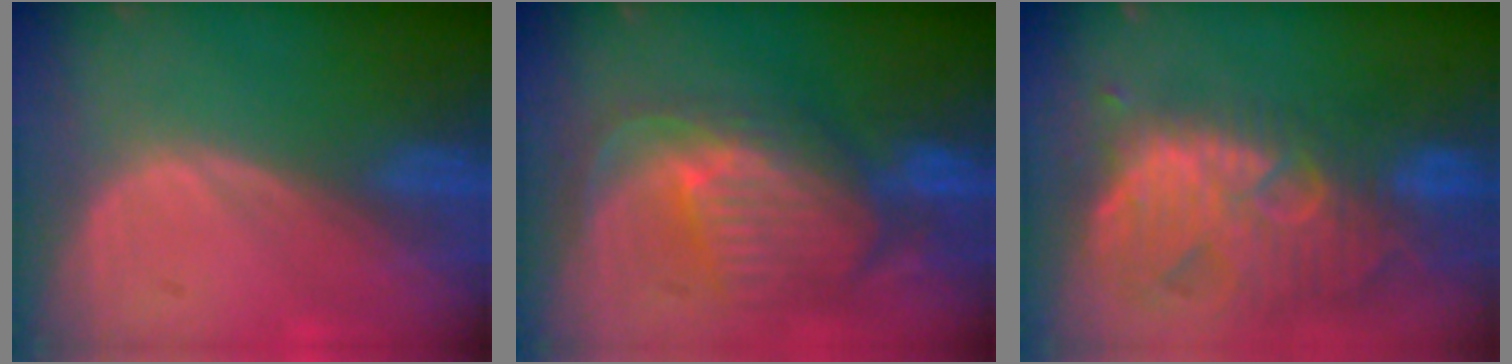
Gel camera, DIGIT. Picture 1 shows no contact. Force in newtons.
{"total": 10.8, "press": 9.5, "slide": 5.2}
{"total": 13.2, "press": 11.4, "slide": 6.6}